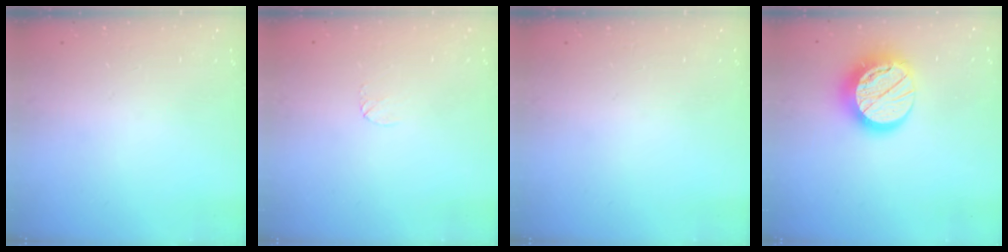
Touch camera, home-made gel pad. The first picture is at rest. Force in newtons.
{"total": 4.0, "press": 4.0, "slide": 0.3}
{"total": 0.0}
{"total": 16.1, "press": 16.1, "slide": 1.2}